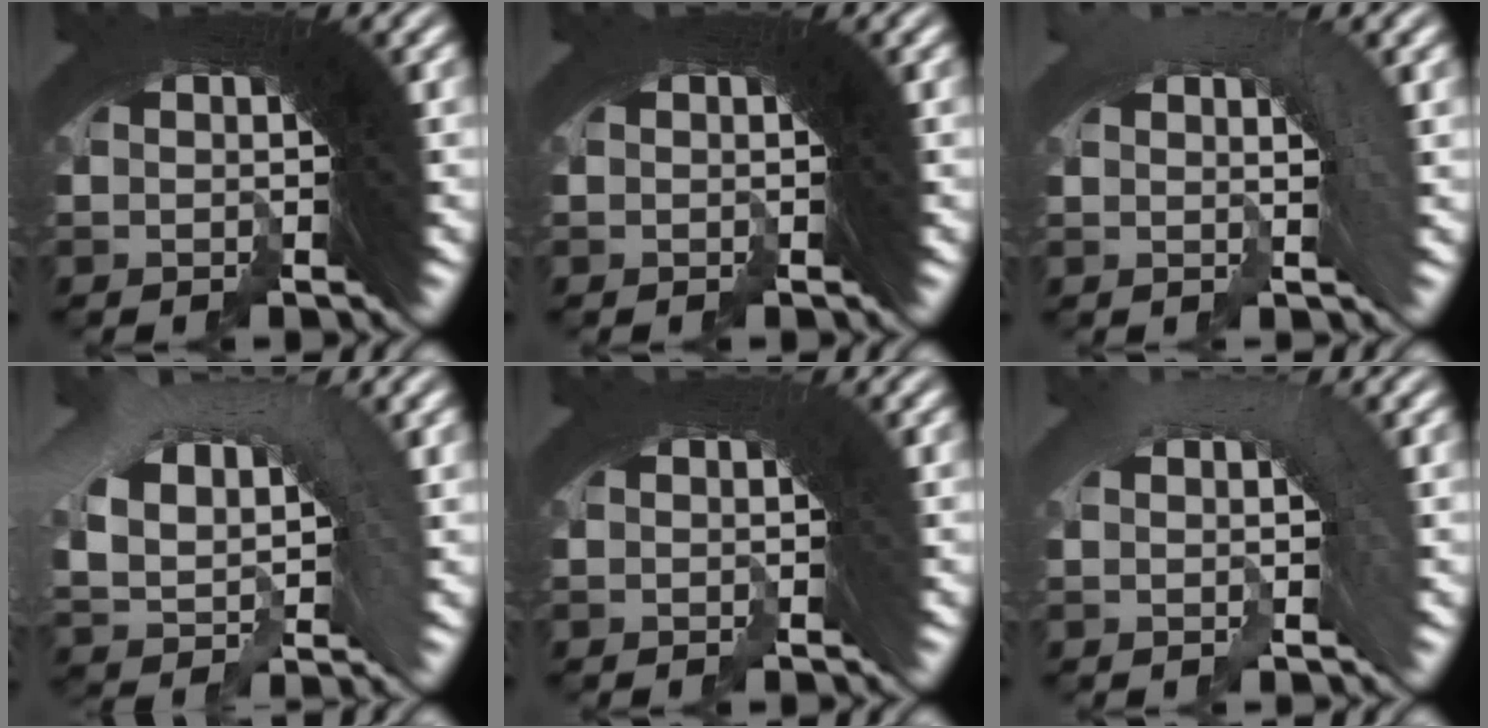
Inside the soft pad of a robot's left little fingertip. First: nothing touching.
{"total": 0.0}
{"total": 2.5, "force": [-2.3, -0.1, -0.9], "torque": [0.023, -0.002, -0.036]}
{"total": 6.1, "force": [-2.6, 5.1, 2.1], "torque": [-0.060, -0.011, -0.040]}
{"total": 1.8, "force": [-0.7, -0.8, -1.4], "torque": [0.017, -0.006, -0.006]}
{"total": 2.4, "force": [-2.2, 0.3, -0.7], "torque": [0.019, 0.000, -0.035]}